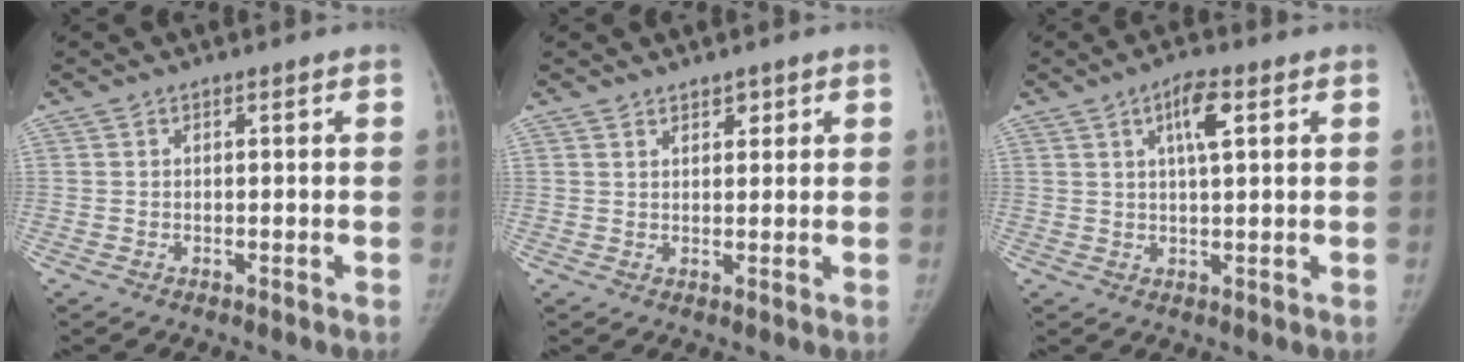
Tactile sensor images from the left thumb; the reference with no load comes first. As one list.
[{"total": 2.0, "force": [1.4, 1.1, 0.9], "torque": [0.000, -0.007, 0.020]}, {"total": 5.7, "force": [2.3, 1.7, 5.0], "torque": [-0.081, -0.002, 0.037]}]